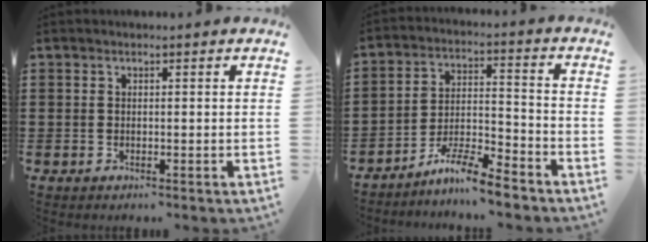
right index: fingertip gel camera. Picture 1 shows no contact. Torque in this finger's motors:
{"motor_torque": [1.13, -0.45, -0.02, 0.01]}